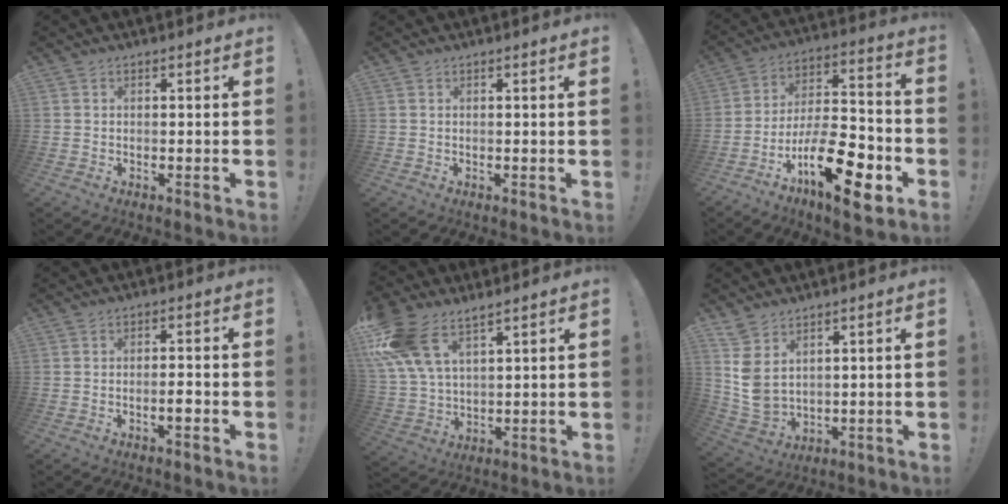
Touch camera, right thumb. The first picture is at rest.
{"total": 0.8, "force": [0.2, -0.4, 0.6], "torque": [-0.004, -0.005, 0.001]}
{"total": 21.8, "force": [-10.0, 8.4, 17.4], "torque": [-0.289, 0.065, -0.156]}
{"total": 2.6, "force": [-1.2, 0.3, 2.3], "torque": [-0.035, 0.004, -0.020]}
{"total": 13.1, "force": [8.8, 6.3, 7.4], "torque": [-0.167, -0.030, 0.172]}
{"total": 8.9, "force": [3.5, 6.6, 4.9], "torque": [-0.090, -0.025, 0.076]}